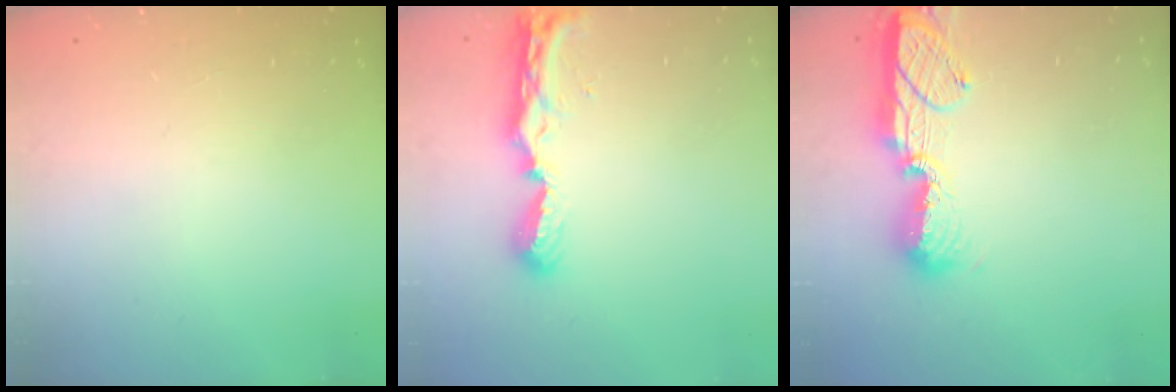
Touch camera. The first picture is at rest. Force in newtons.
{"total": 8.3, "press": 8.3, "slide": 0.6}
{"total": 12.5, "press": 12.4, "slide": 1.0}